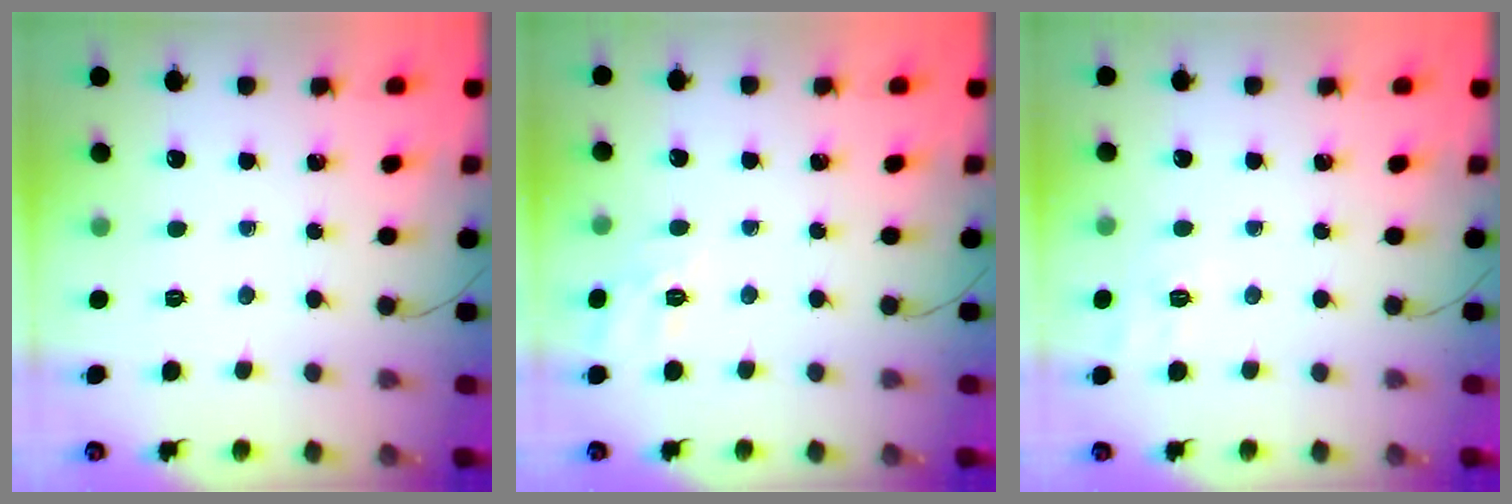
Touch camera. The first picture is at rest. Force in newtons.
{"total": 9.4, "press": 9.2, "slide": 1.7}
{"total": 6.0, "press": 5.7, "slide": 2.0}